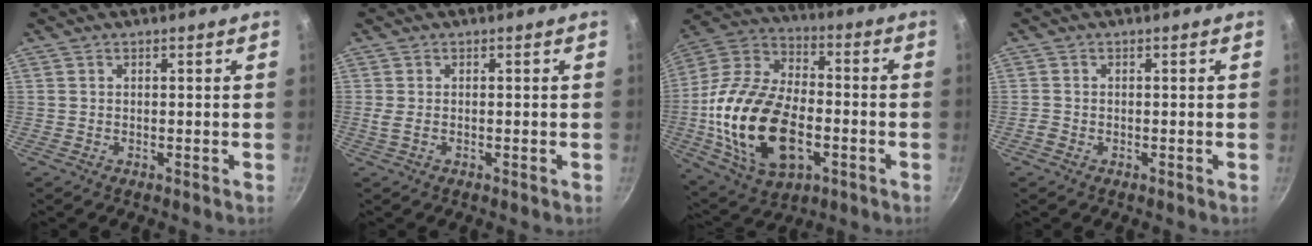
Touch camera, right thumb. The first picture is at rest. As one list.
[{"total": 1.4, "force": [-0.2, 0.6, 1.3], "torque": [-0.032, 0.002, -0.005]}, {"total": 25.2, "force": [-5.2, 15.2, 19.5], "torque": [-0.364, 0.029, -0.092]}, {"total": 0.0}]